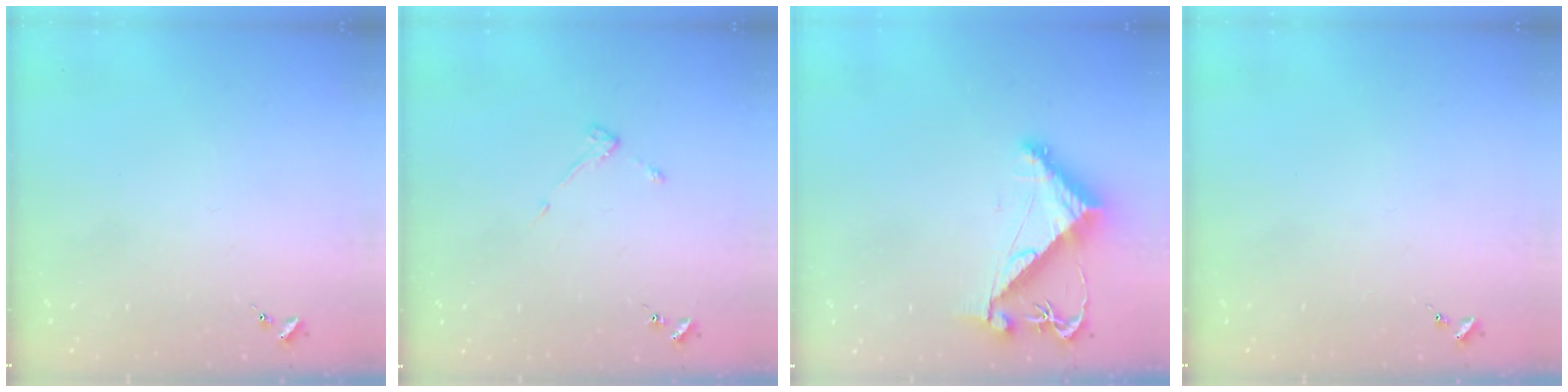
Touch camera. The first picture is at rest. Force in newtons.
{"total": 2.9, "press": 2.9, "slide": 0.5}
{"total": 8.0, "press": 8.0, "slide": 0.7}
{"total": 0.0}